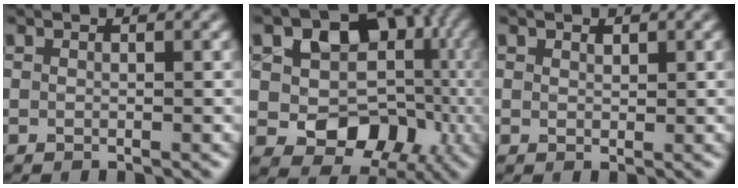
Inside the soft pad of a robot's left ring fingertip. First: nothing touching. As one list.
[{"total": 11.7, "force": [1.4, 9.4, 6.8], "torque": [-0.086, -0.012, 0.029]}, {"total": 0.9, "force": [0.5, 0.6, 0.4], "torque": [-0.007, -0.002, 0.009]}]